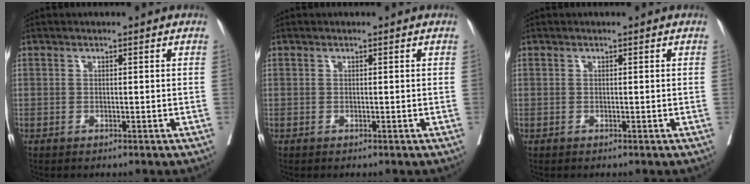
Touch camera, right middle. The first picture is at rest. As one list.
[{"total": 0.0}, {"total": 0.0}]